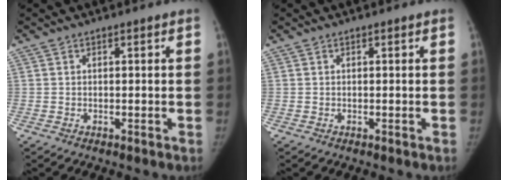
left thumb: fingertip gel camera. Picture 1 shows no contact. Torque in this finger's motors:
{"motor_torque": [0.00, 0.00, 0.17, -0.10, 0.00]}